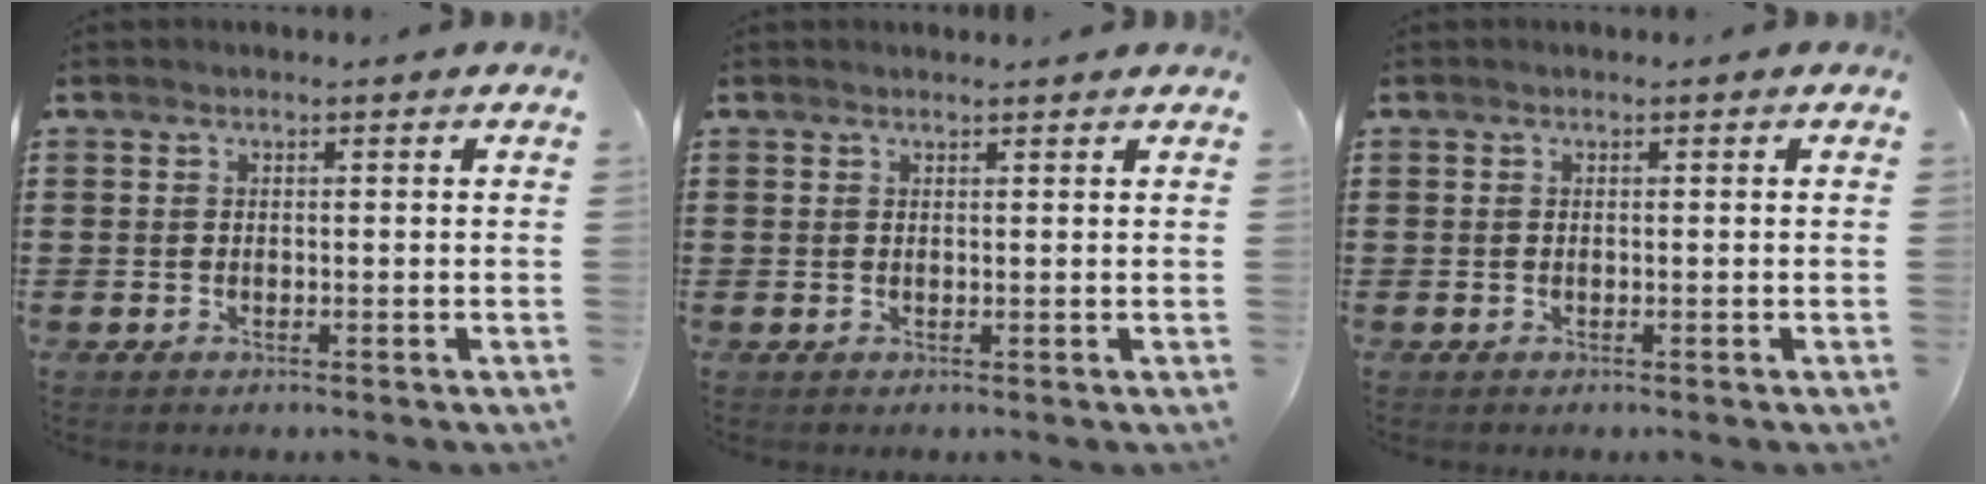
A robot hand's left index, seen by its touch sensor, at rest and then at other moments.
{"total": 0.8, "force": [0.8, 0.0, 0.2], "torque": [-0.006, -0.002, 0.015]}
{"total": 0.0}